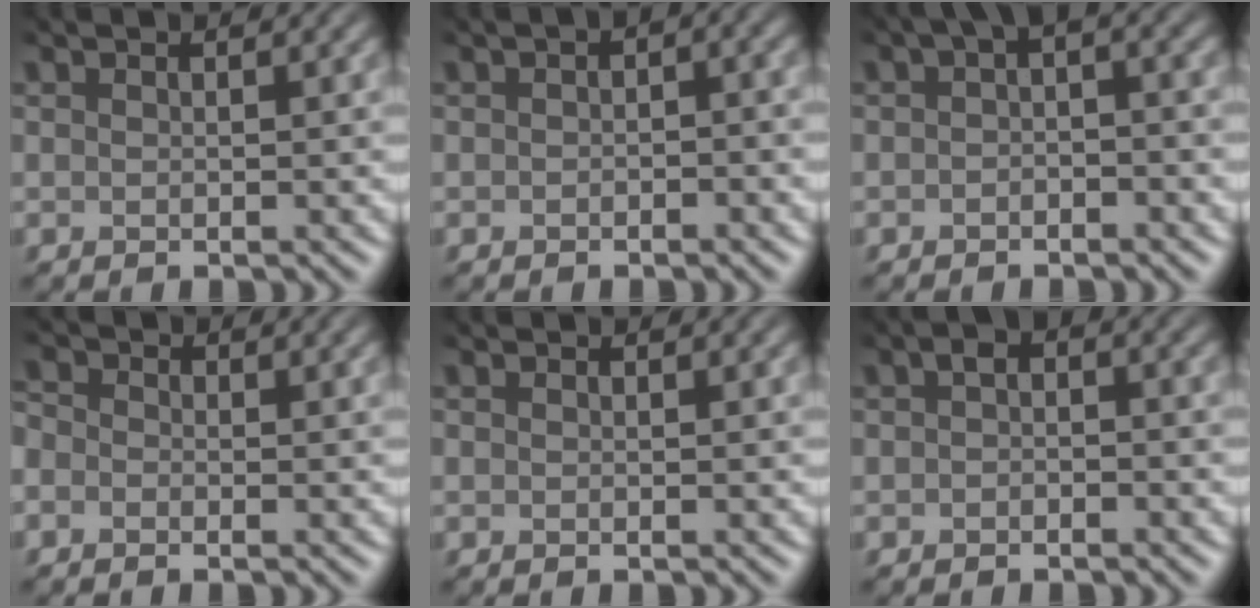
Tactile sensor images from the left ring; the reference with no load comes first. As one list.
[{"total": 4.0, "force": [0.9, 2.1, 3.2], "torque": [-0.038, 0.019, 0.005]}, {"total": 2.8, "force": [0.0, 1.4, 2.4], "torque": [-0.036, 0.010, -0.002]}, {"total": 1.6, "force": [-0.8, 1.3, 0.3], "torque": [-0.010, 0.000, -0.015]}, {"total": 0.0}, {"total": 1.6, "force": [-0.6, 1.0, 1.1], "torque": [-0.020, 0.005, -0.007]}]